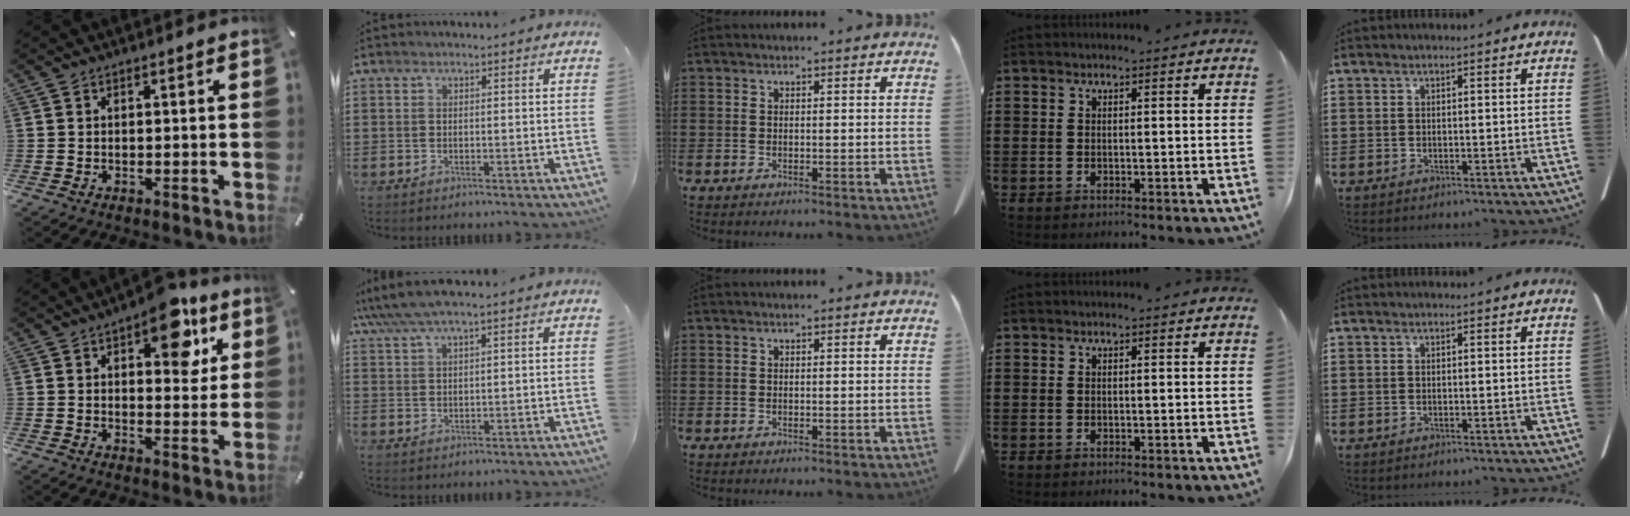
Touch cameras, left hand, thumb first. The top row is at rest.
{"thumb": {"total": 13.2, "force": [6.7, 6.9, 9.1], "torque": [-0.098, -0.033, 0.107]}, "index": {"total": 4.0, "force": [3.1, 0.5, 2.4], "torque": [-0.055, -0.001, 0.057]}}